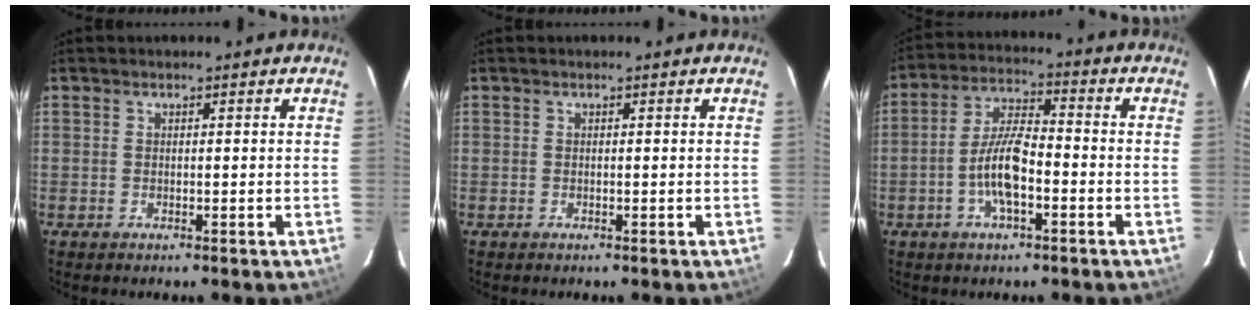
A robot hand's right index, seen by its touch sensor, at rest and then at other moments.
{"total": 0.0}
{"total": 8.8, "force": [-3.1, 2.7, 7.8], "torque": [-0.160, 0.008, -0.057]}